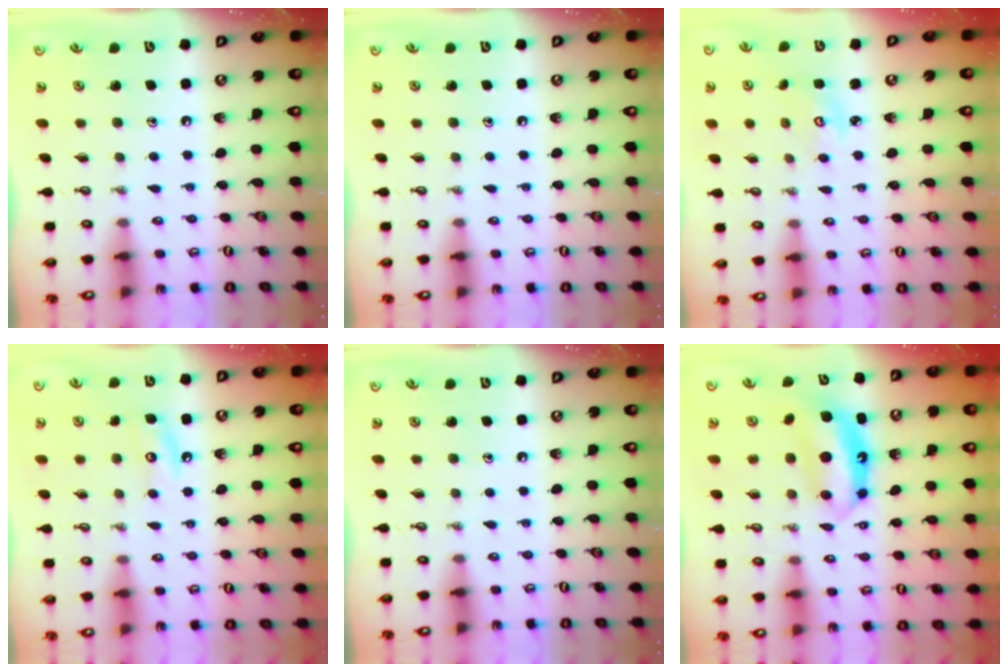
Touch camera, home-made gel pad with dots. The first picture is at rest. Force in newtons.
{"total": 0.0}
{"total": 3.0, "press": 3.0, "slide": 0.2}
{"total": 5.3, "press": 5.3, "slide": 0.5}
{"total": 0.0}
{"total": 6.9, "press": 6.9, "slide": 0.5}